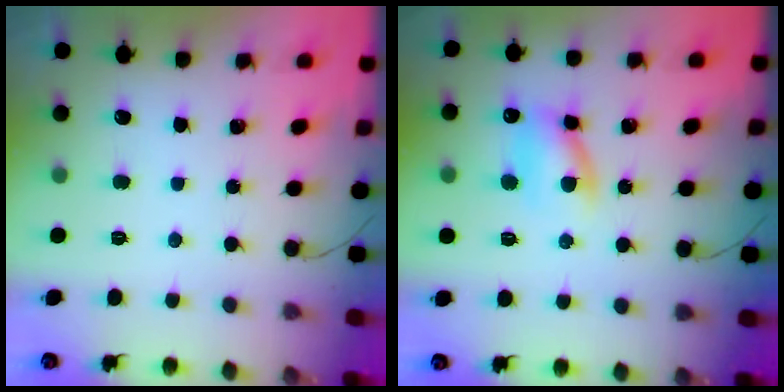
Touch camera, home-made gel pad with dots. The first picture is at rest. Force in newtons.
{"total": 9.2, "press": 9.0, "slide": 1.7}